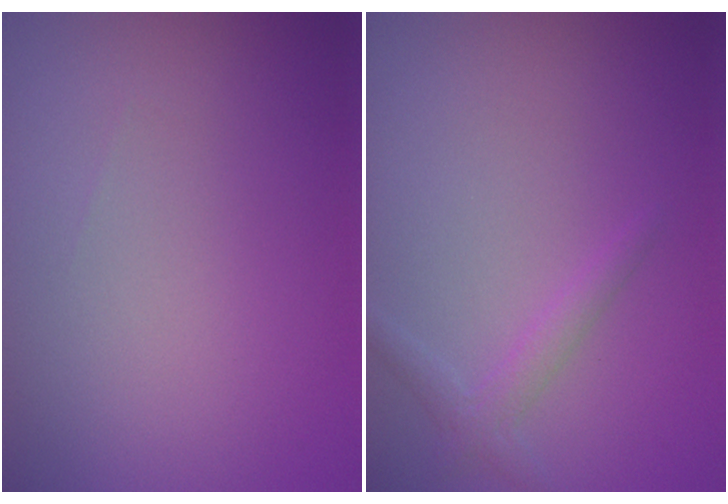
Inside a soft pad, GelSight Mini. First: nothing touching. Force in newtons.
{"total": 1.5, "press": 1.5, "slide": 0.1}